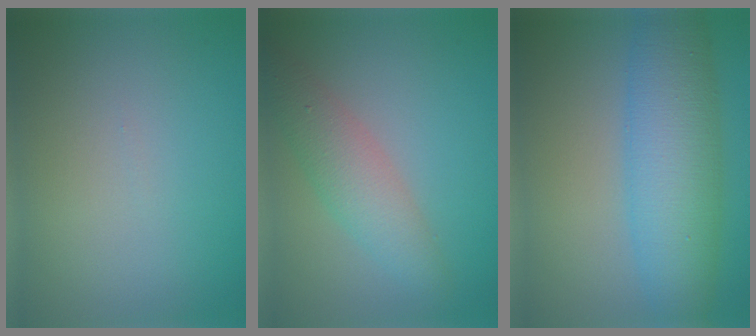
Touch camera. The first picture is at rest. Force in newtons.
{"total": 3.6, "press": 3.6, "slide": 0.2}
{"total": 7.7, "press": 7.7, "slide": 0.1}